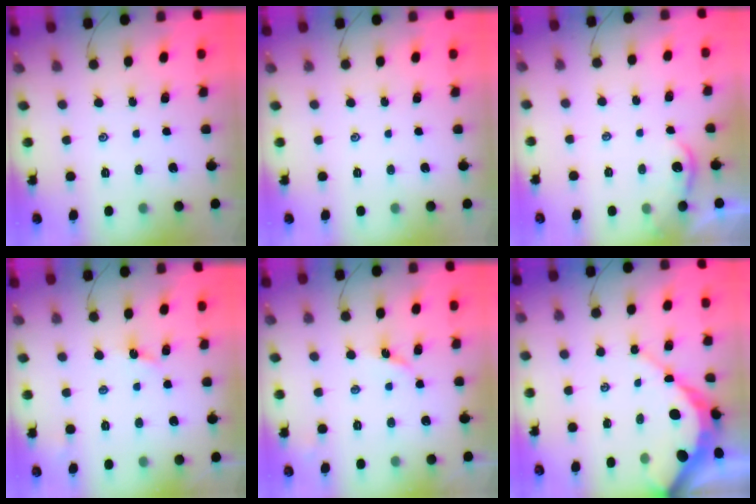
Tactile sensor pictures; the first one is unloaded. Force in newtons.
{"total": 0.0}
{"total": 2.0, "press": 2.0, "slide": 0.1}
{"total": 2.6, "press": 2.6, "slide": 0.3}
{"total": 4.2, "press": 4.2, "slide": 0.4}
{"total": 8.5, "press": 8.5, "slide": 0.7}